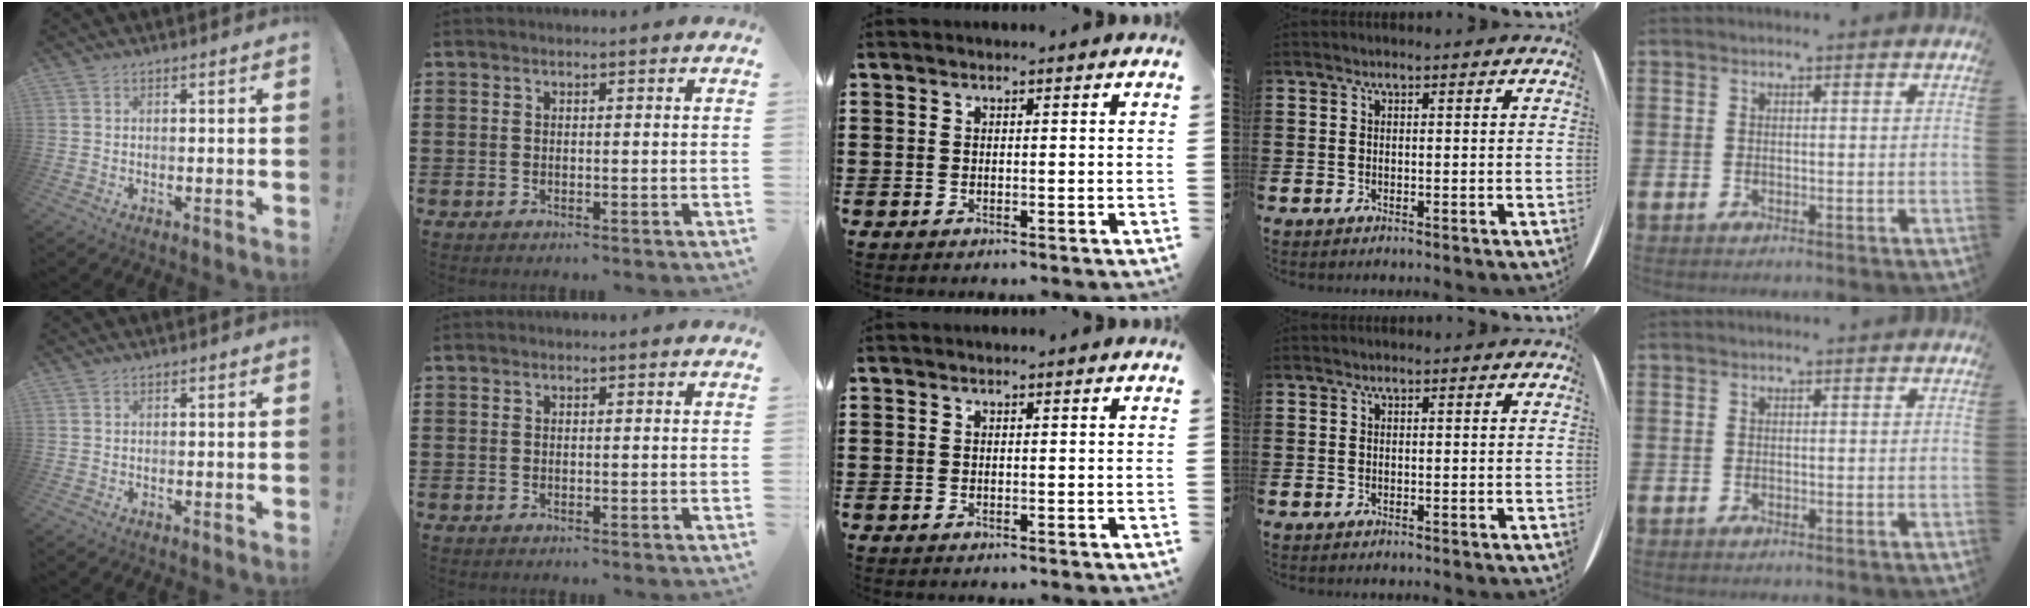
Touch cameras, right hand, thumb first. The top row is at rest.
{}